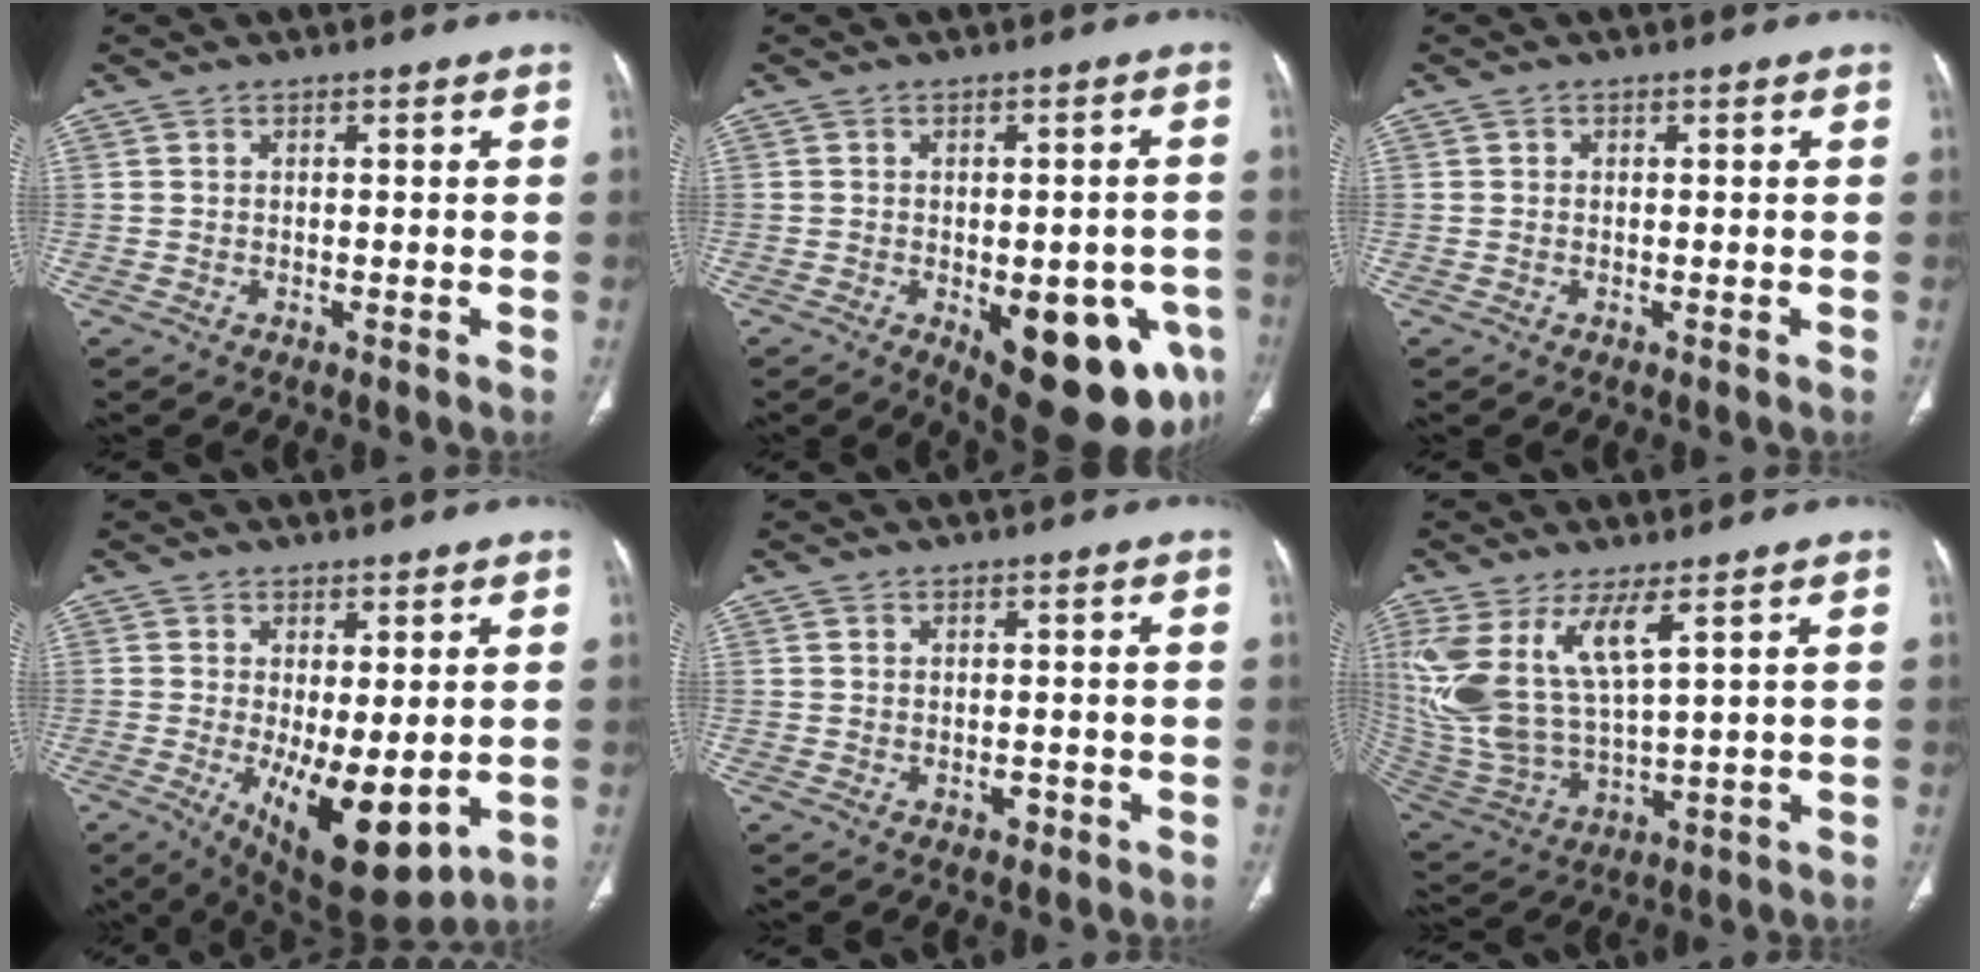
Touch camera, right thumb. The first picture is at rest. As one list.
[{"total": 18.0, "force": [-6.5, 8.0, 14.8], "torque": [-0.131, 0.006, -0.062]}, {"total": 0.0}, {"total": 13.2, "force": [-2.6, 5.2, 11.8], "torque": [-0.177, -0.025, -0.017]}, {"total": 1.4, "force": [-0.5, 1.0, 0.9], "torque": [-0.008, 0.002, -0.004]}, {"total": 14.9, "force": [6.4, 5.3, 12.4], "torque": [-0.279, -0.031, 0.149]}]